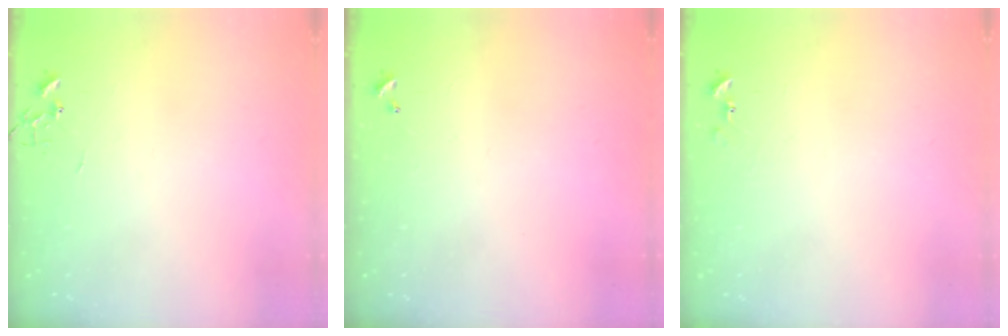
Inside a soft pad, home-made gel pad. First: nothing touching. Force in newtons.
{"total": 0.0}
{"total": 6.0, "press": 5.9, "slide": 0.6}